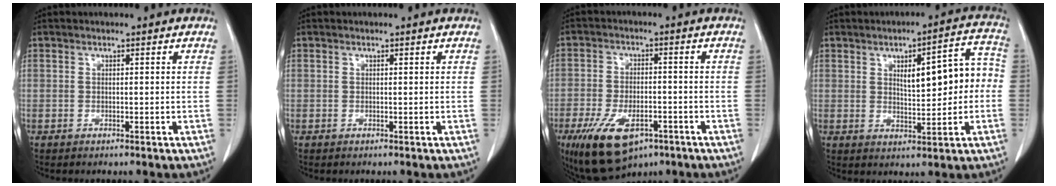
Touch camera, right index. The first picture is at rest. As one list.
[{"total": 0.0}, {"total": 12.1, "force": [-6.8, 5.6, 8.2], "torque": [-0.156, -0.010, -0.107]}, {"total": 9.9, "force": [0.7, 3.2, 9.4], "torque": [-0.122, 0.035, 0.015]}]